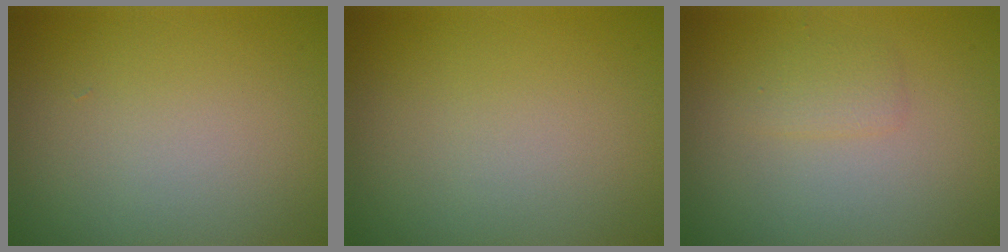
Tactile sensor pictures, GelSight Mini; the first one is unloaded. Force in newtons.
{"total": 0.0}
{"total": 1.2, "press": 1.2, "slide": 0.0}